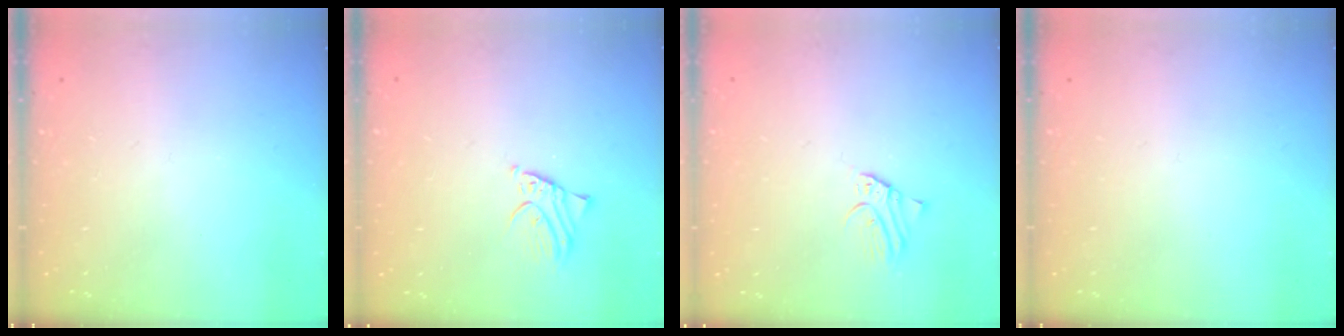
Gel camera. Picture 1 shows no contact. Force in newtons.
{"total": 1.9, "press": 1.9, "slide": 0.3}
{"total": 2.3, "press": 2.3, "slide": 0.2}
{"total": 0.0}